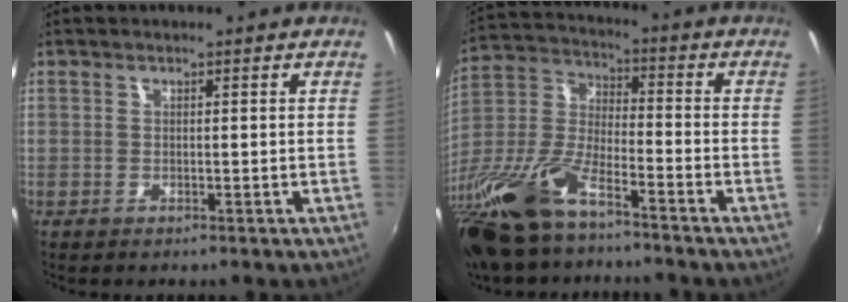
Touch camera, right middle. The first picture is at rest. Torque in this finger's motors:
{"motor_torque": [1.08, -1.06, 0.43, 0.21]}